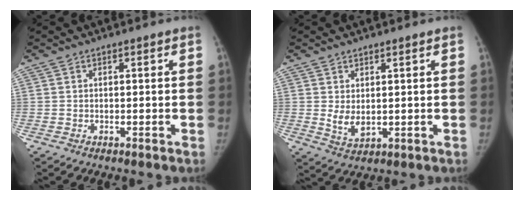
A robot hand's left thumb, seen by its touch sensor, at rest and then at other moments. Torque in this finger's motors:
{"motor_torque": [-0.10, 0.16, 0.45, -0.18, 0.02]}